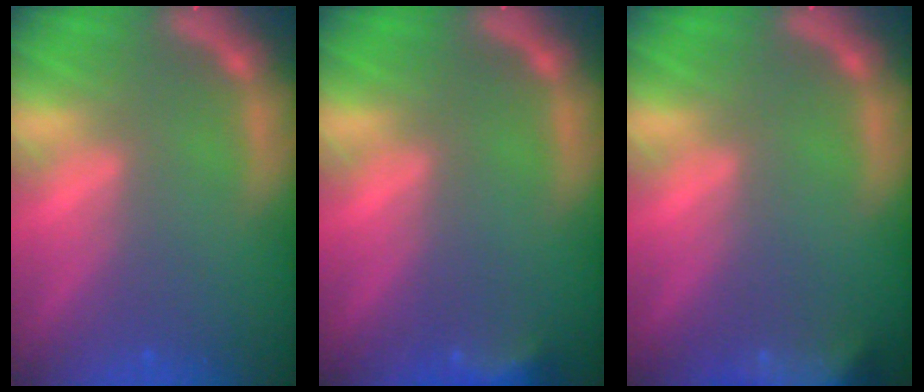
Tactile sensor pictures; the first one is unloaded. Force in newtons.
{"total": 3.0}
{"total": 8.5}